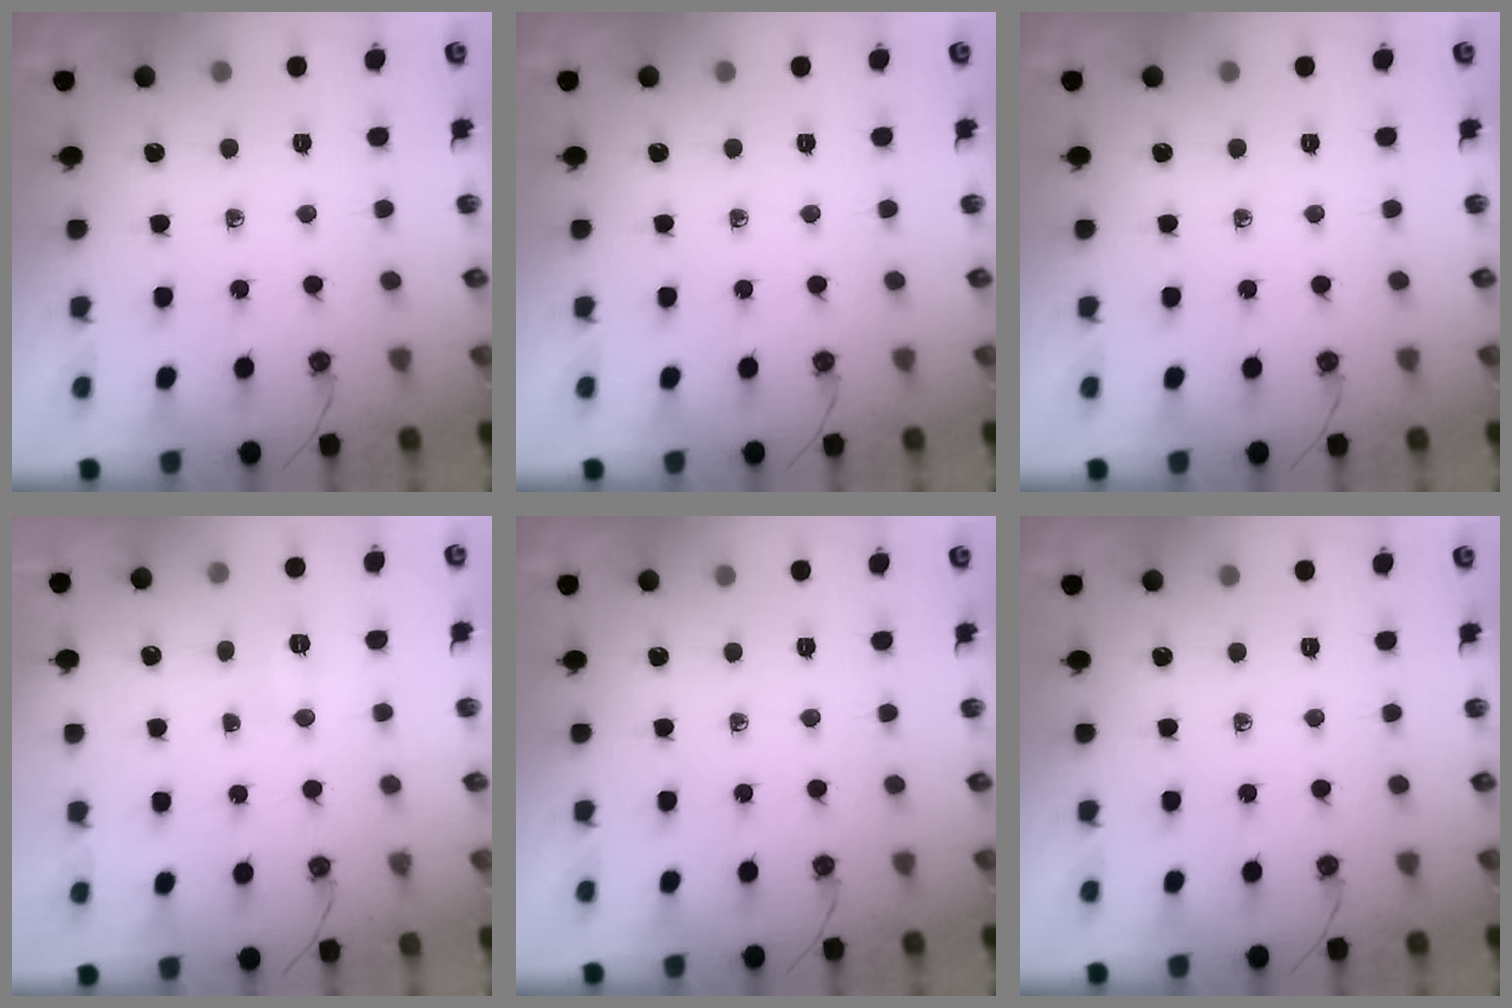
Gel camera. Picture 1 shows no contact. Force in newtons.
{"total": 0.0}
{"total": 0.0}
{"total": 5.5, "press": 5.5, "slide": 0.6}
{"total": 0.0}
{"total": 0.0}